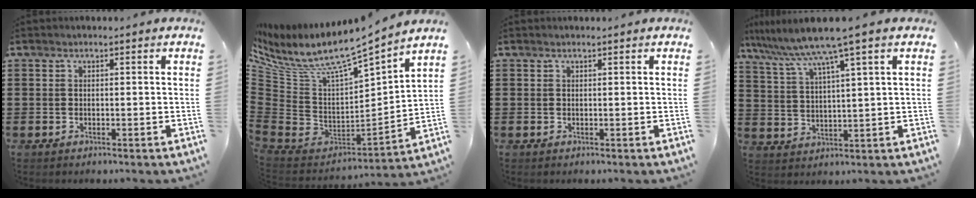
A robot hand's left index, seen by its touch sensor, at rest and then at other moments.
{"total": 7.6, "force": [5.7, 1.8, 4.7], "torque": [-0.121, -0.057, 0.088]}
{"total": 0.0}
{"total": 6.9, "force": [5.3, -0.9, 4.3], "torque": [-0.103, -0.033, 0.086]}